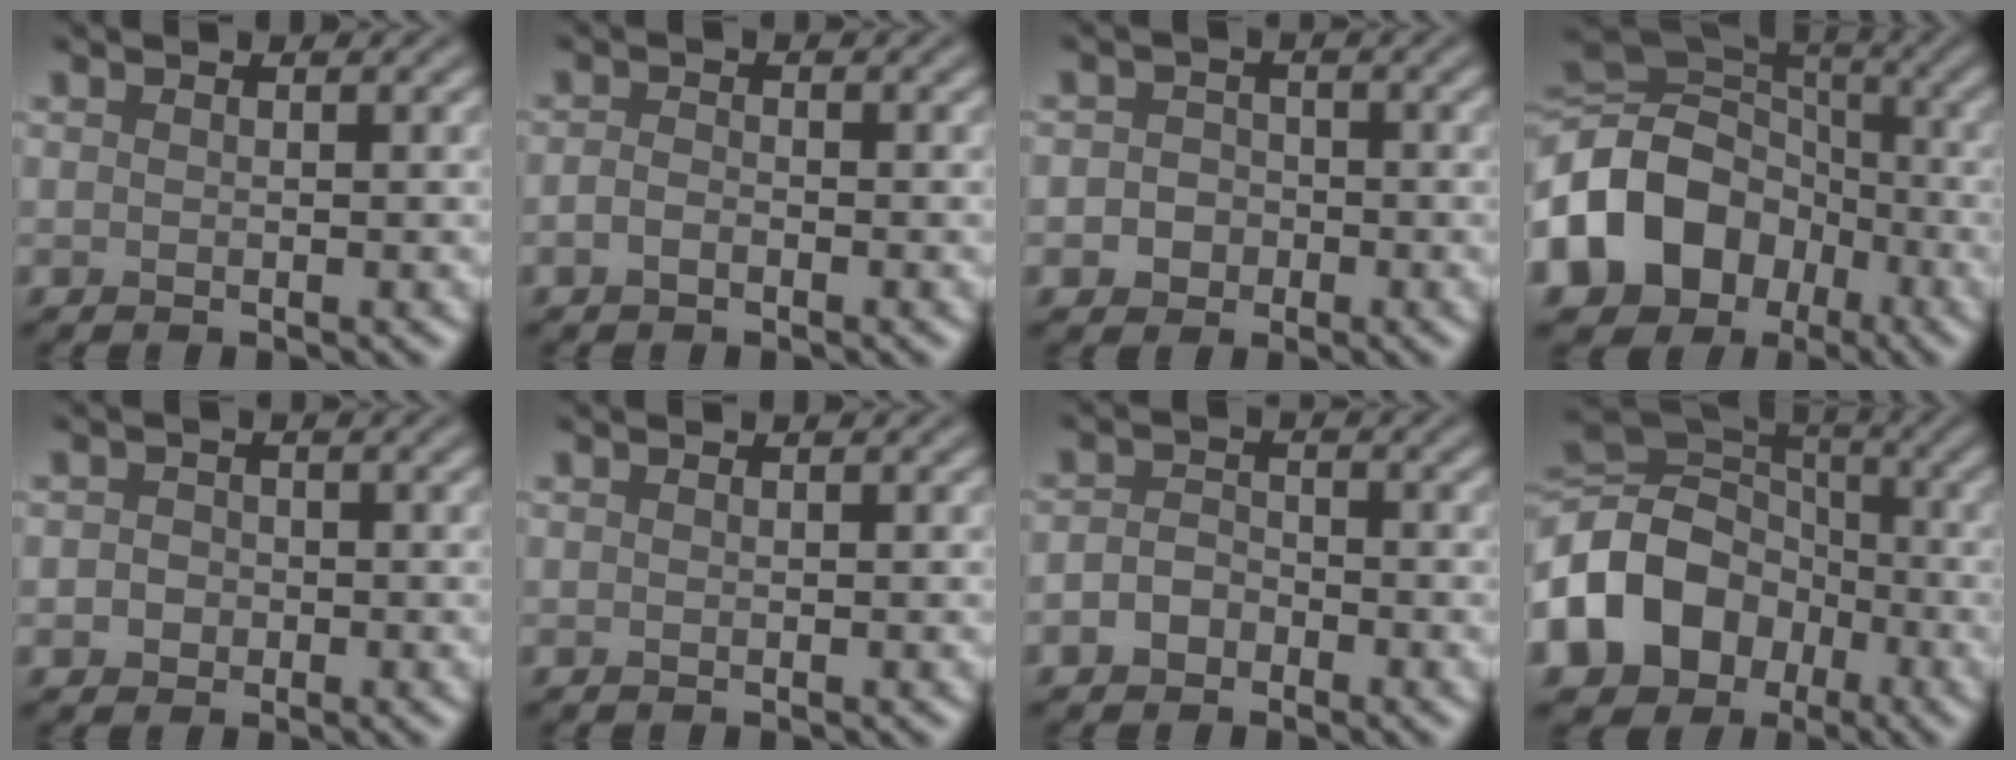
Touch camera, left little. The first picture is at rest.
{"total": 1.2, "force": [-0.6, 0.7, 0.7], "torque": [-0.016, 0.000, -0.015]}
{"total": 2.3, "force": [-0.6, 2.1, 0.7], "torque": [0.012, 0.000, -0.022]}
{"total": 15.1, "force": [-5.6, 12.3, 6.8], "torque": [-0.162, -0.014, -0.122]}
{"total": 1.6, "force": [-0.3, 1.5, 0.6], "torque": [0.007, -0.002, -0.011]}
{"total": 0.0}
{"total": 2.1, "force": [-1.1, 1.5, 0.9], "torque": [-0.017, 0.003, -0.027]}
{"total": 13.0, "force": [-4.8, 10.6, 5.8], "torque": [-0.144, -0.010, -0.110]}